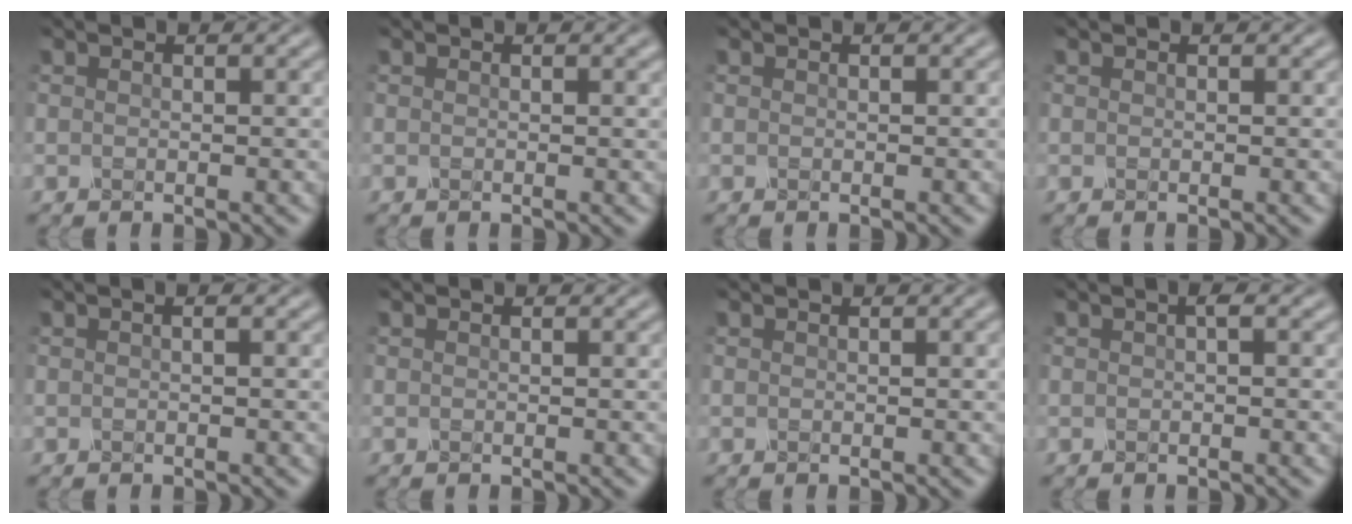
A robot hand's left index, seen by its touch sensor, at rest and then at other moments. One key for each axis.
{"total": 0.9, "fx": 0.5, "fy": 0.3, "fz": 0.7, "tx": -0.006, "ty": 0.003, "tz": 0.004}
{"total": 0.0}
{"total": 0.0}
{"total": 0.7, "fx": 0.0, "fy": 0.1, "fz": 0.7, "tx": -0.015, "ty": 0.003, "tz": -0.002}
{"total": 0.0}
{"total": 1.3, "fx": 0.4, "fy": 0.4, "fz": 1.2, "tx": -0.014, "ty": 0.004, "tz": 0.006}
{"total": 0.8, "fx": 0.0, "fy": 0.2, "fz": 0.8, "tx": -0.016, "ty": 0.004, "tz": -0.001}